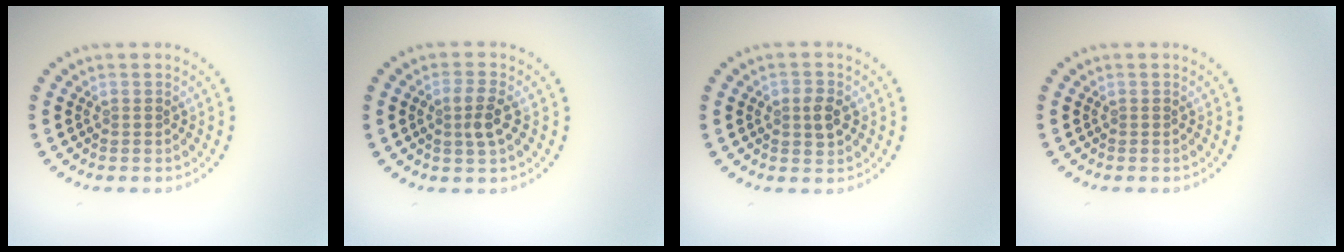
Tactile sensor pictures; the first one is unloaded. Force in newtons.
{"total": 2.2, "press": 2.1, "slide": 0.7}
{"total": 2.0, "press": 2.0, "slide": 0.2}
{"total": 0.0}